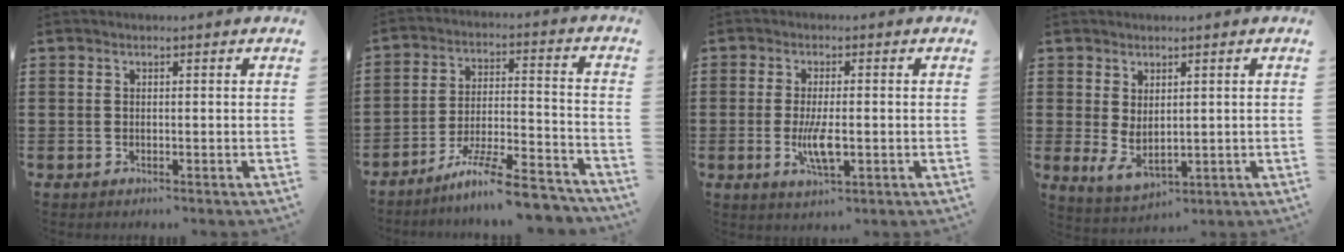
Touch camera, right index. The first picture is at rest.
{"total": 9.8, "force": [-8.3, 0.6, 5.1], "torque": [-0.083, 0.013, -0.159]}
{"total": 5.3, "force": [-1.0, 1.5, 5.0], "torque": [-0.105, -0.008, -0.021]}
{"total": 2.9, "force": [0.5, 1.7, 2.2], "torque": [-0.050, 0.002, 0.010]}